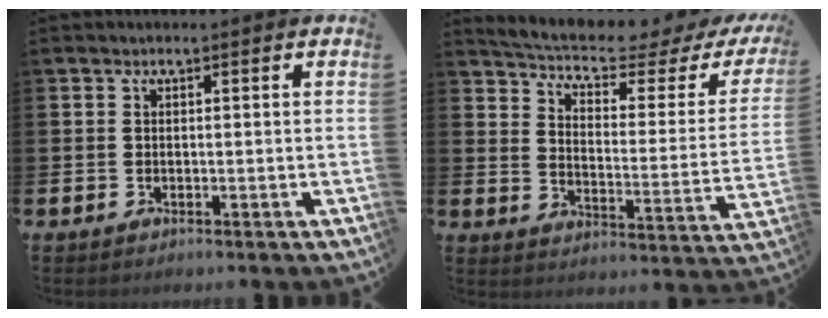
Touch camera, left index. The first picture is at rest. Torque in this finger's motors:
{"motor_torque": [1.07, -1.07, 0.10, 0.07]}